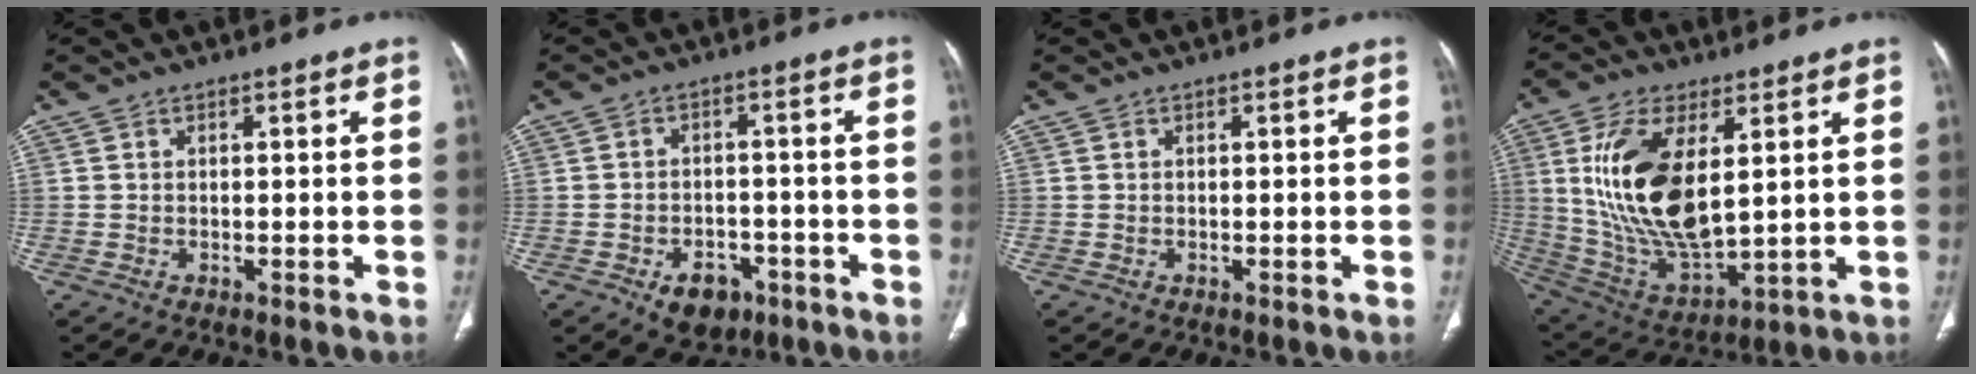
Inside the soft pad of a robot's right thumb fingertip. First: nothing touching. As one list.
[{"total": 7.2, "force": [-3.7, 5.0, 3.7], "torque": [-0.033, 0.024, -0.048]}, {"total": 0.0}, {"total": 19.4, "force": [4.4, 9.1, 16.6], "torque": [-0.320, -0.024, 0.097]}]